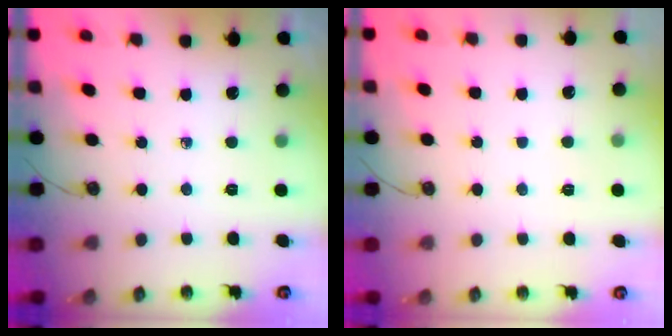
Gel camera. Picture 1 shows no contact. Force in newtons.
{"total": 1.1, "press": 1.1, "slide": 0.1}